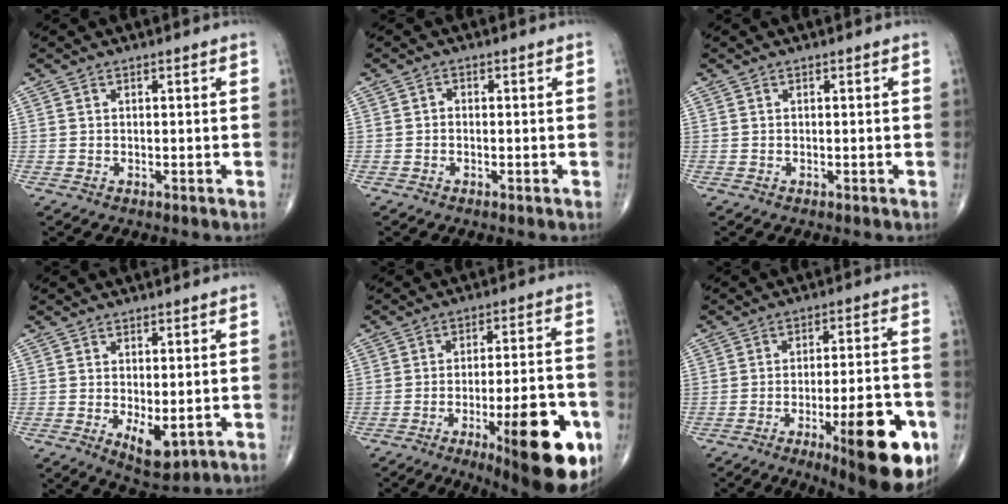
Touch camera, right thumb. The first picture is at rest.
{"total": 0.9, "force": [-0.2, 0.7, 0.5], "torque": [0.000, 0.003, -0.008]}
{"total": 0.0}
{"total": 5.5, "force": [-1.0, 2.5, 4.8], "torque": [-0.064, -0.016, -0.005]}
{"total": 21.4, "force": [-8.8, 6.0, 18.6], "torque": [-0.210, 0.028, -0.112]}
{"total": 19.2, "force": [-8.0, 5.3, 16.6], "torque": [-0.187, 0.025, -0.104]}